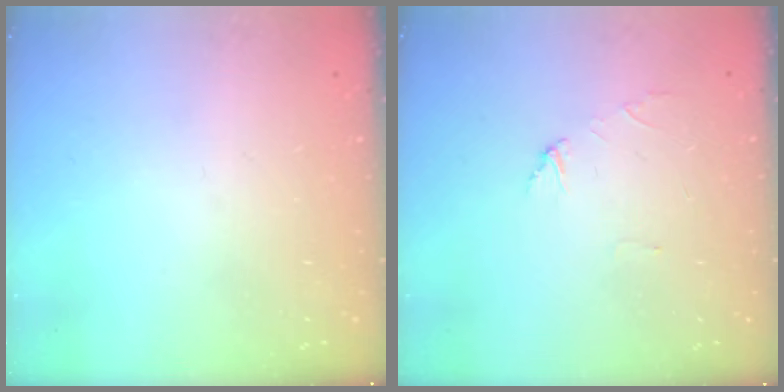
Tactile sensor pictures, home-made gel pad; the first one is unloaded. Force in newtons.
{"total": 2.7, "press": 2.7, "slide": 0.2}